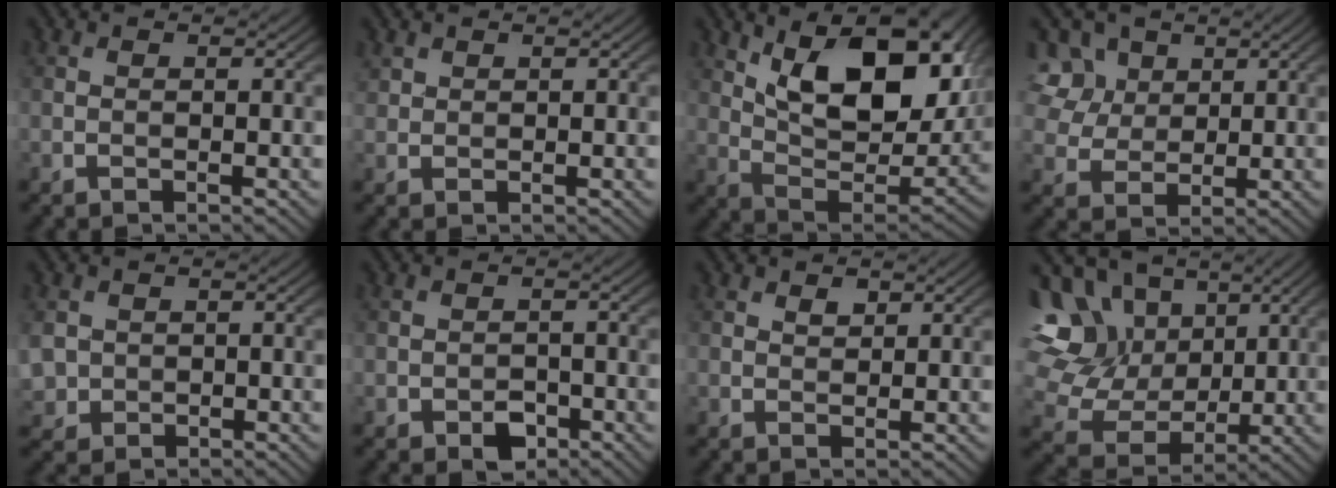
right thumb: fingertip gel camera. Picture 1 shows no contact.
{"total": 1.4, "force": [1.0, 0.9, 0.2], "torque": [-0.007, 0.002, 0.025]}
{"total": 17.3, "force": [7.5, 8.1, 13.3], "torque": [-0.209, 0.004, 0.118]}
{"total": 8.0, "force": [3.7, 6.1, 3.5], "torque": [-0.146, 0.009, 0.074]}
{"total": 3.2, "force": [0.0, 3.0, 1.1], "torque": [-0.043, -0.008, -0.001]}
{"total": 2.7, "force": [-1.6, 1.7, 1.4], "torque": [-0.021, -0.003, -0.029]}
{"total": 1.1, "force": [0.7, 0.6, 0.6], "torque": [-0.012, -0.001, 0.015]}
{"total": 15.0, "force": [3.9, 12.2, 7.8], "torque": [-0.249, 0.033, 0.080]}